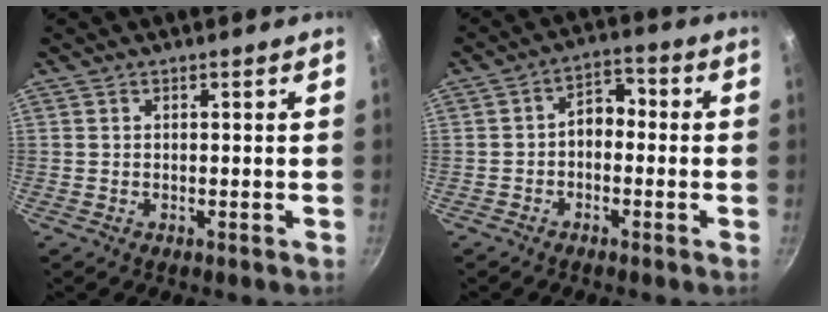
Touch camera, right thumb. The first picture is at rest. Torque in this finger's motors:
{"motor_torque": [1.04, 0.93, 0.71, -0.23, 0.06]}